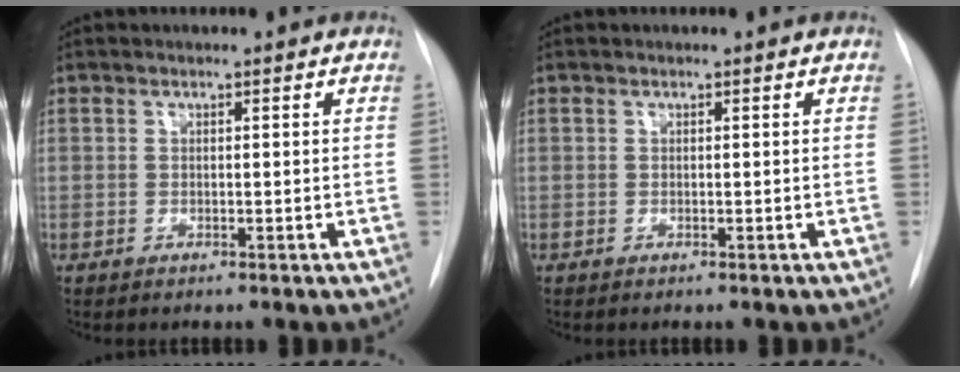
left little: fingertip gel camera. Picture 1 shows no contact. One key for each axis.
{"total": 0.0}